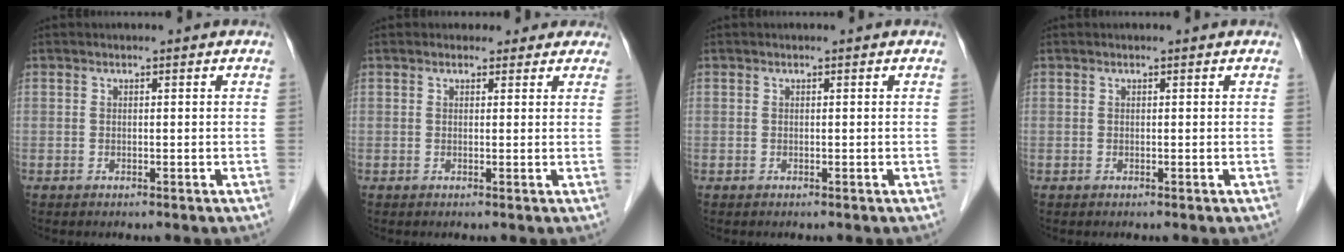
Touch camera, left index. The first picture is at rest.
{"total": 3.6, "force": [3.0, 2.0, 0.1], "torque": [0.018, 0.003, 0.022]}
{"total": 0.0}
{"total": 0.0}